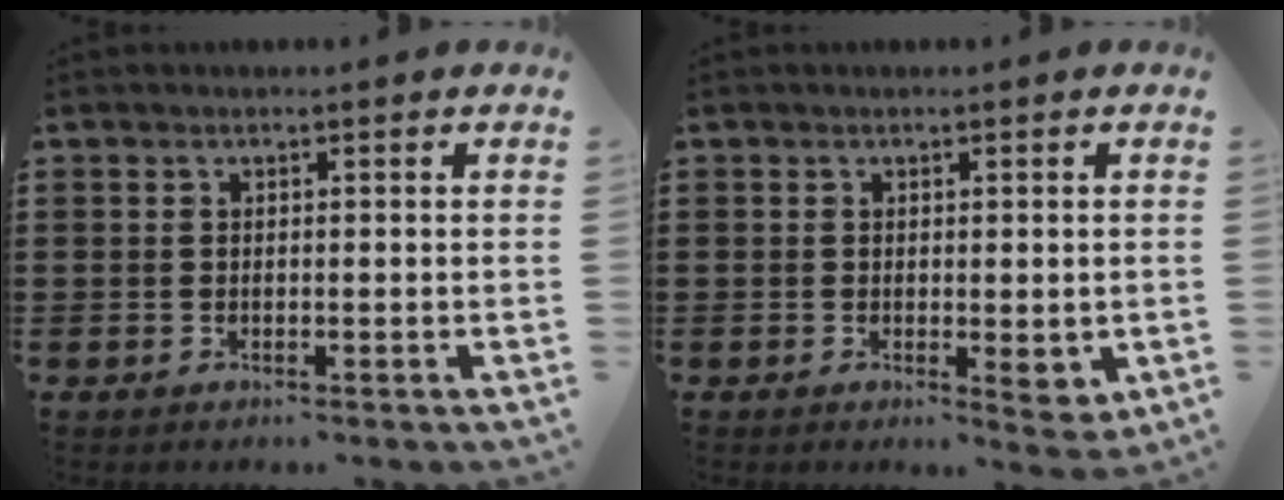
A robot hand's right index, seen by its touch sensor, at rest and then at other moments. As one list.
[{"total": 2.6, "force": [-0.4, 1.0, 2.3], "torque": [-0.039, 0.000, -0.005]}]